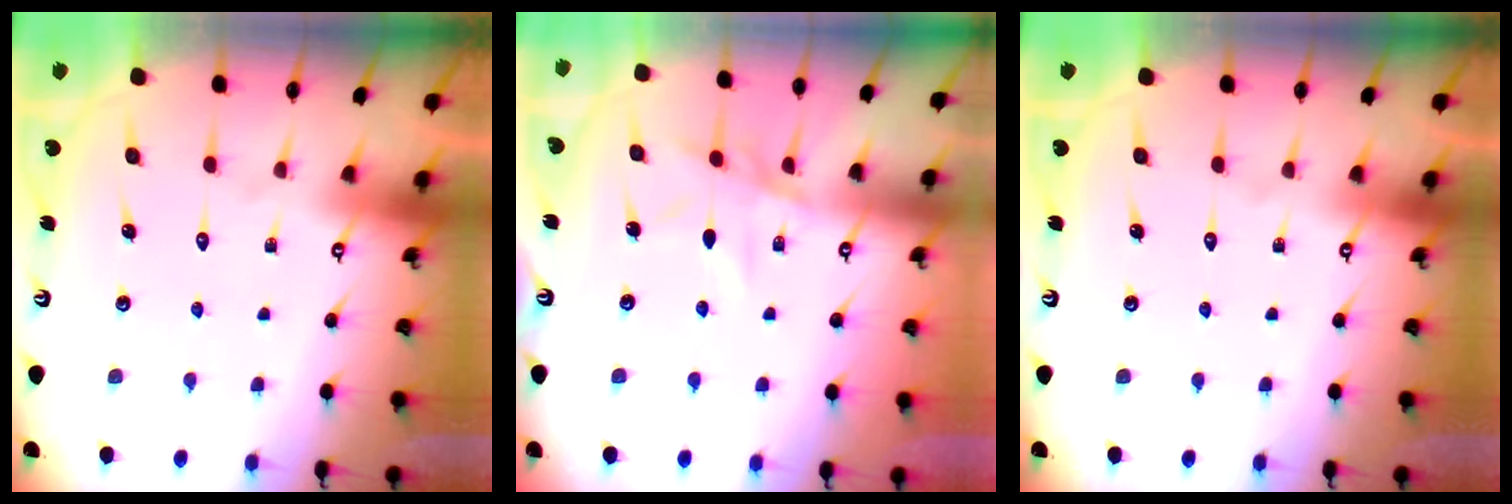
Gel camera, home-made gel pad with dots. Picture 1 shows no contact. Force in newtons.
{"total": 8.7, "press": 8.7, "slide": 0.7}
{"total": 0.0}